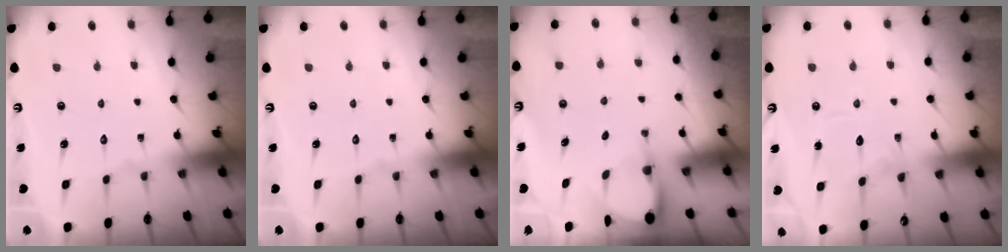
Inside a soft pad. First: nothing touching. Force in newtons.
{"total": 0.0}
{"total": 3.4, "press": 3.4, "slide": 0.1}
{"total": 12.2, "press": 12.1, "slide": 1.1}